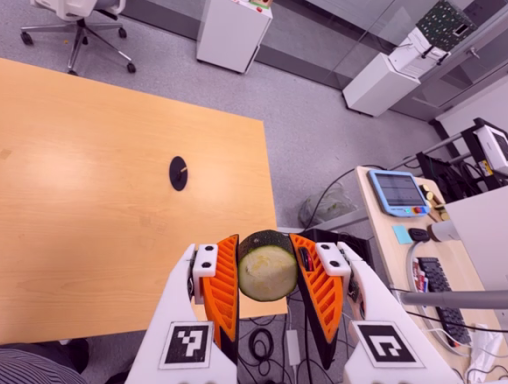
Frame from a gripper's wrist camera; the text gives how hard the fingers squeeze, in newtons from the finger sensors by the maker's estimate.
{"total": 14.0, "left": 13.2, "right": 14.7}